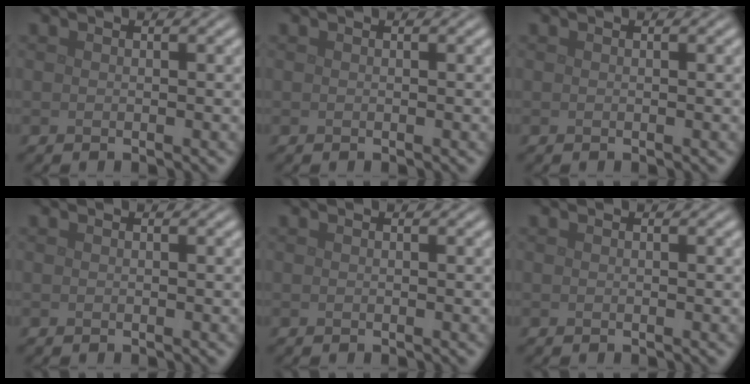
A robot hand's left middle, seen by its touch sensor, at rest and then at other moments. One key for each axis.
{"total": 0.0}
{"total": 0.0}
{"total": 0.0}
{"total": 0.0}
{"total": 0.0}